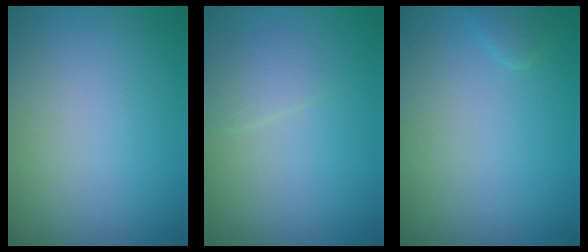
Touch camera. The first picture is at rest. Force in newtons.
{"total": 1.3, "press": 1.2, "slide": 0.0}
{"total": 0.8, "press": 0.8, "slide": 0.1}